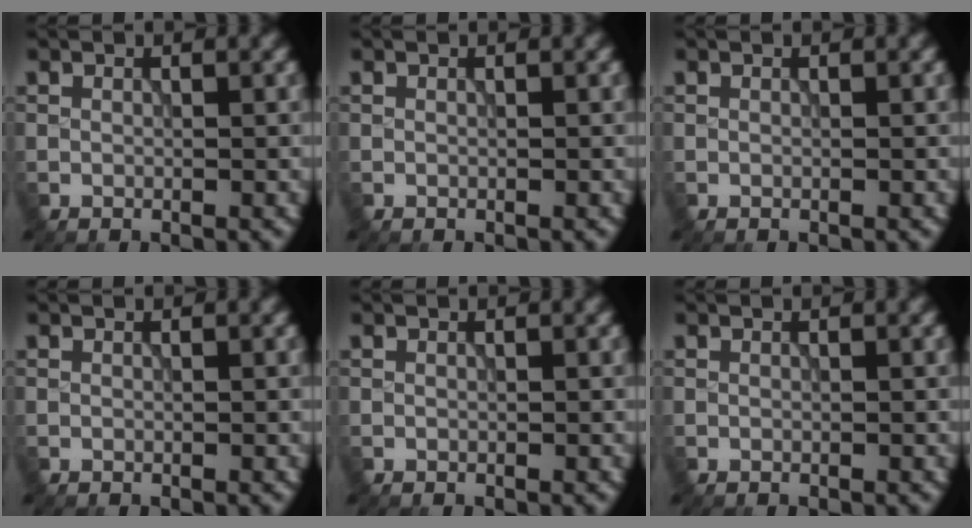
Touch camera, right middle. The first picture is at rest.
{"total": 0.0}
{"total": 0.0}
{"total": 0.0}
{"total": 0.0}
{"total": 0.0}